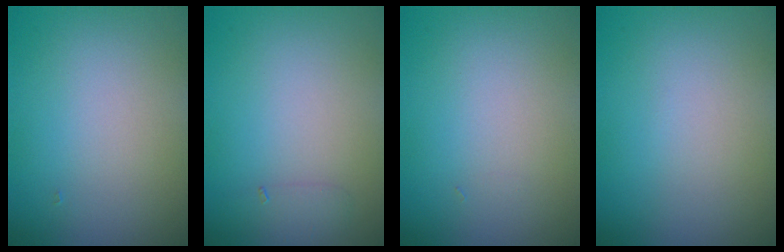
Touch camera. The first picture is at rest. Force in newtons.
{"total": 1.0, "press": 1.0, "slide": 0.0}
{"total": 0.0}
{"total": 0.0}